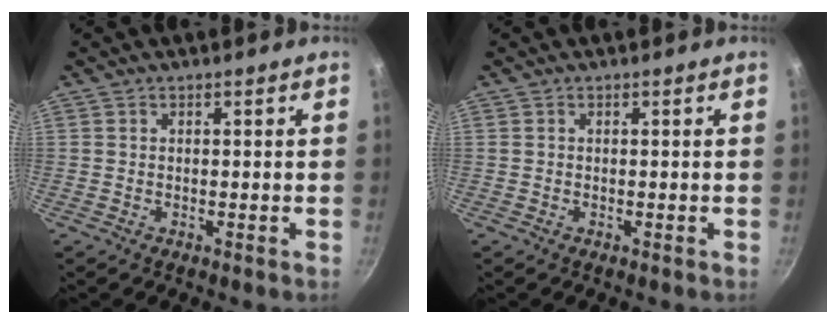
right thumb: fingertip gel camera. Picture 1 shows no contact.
{"total": 0.0}